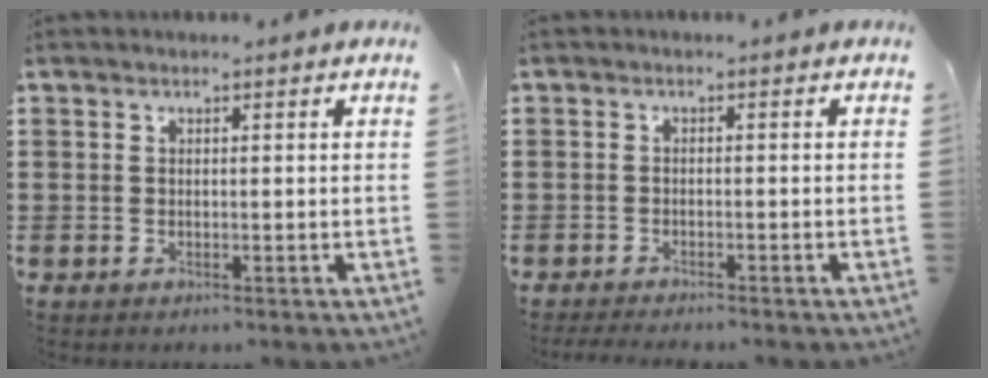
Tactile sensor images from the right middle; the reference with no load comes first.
{"total": 1.7, "force": [-1.7, 0.2, 0.1], "torque": [-0.006, -0.001, -0.036]}